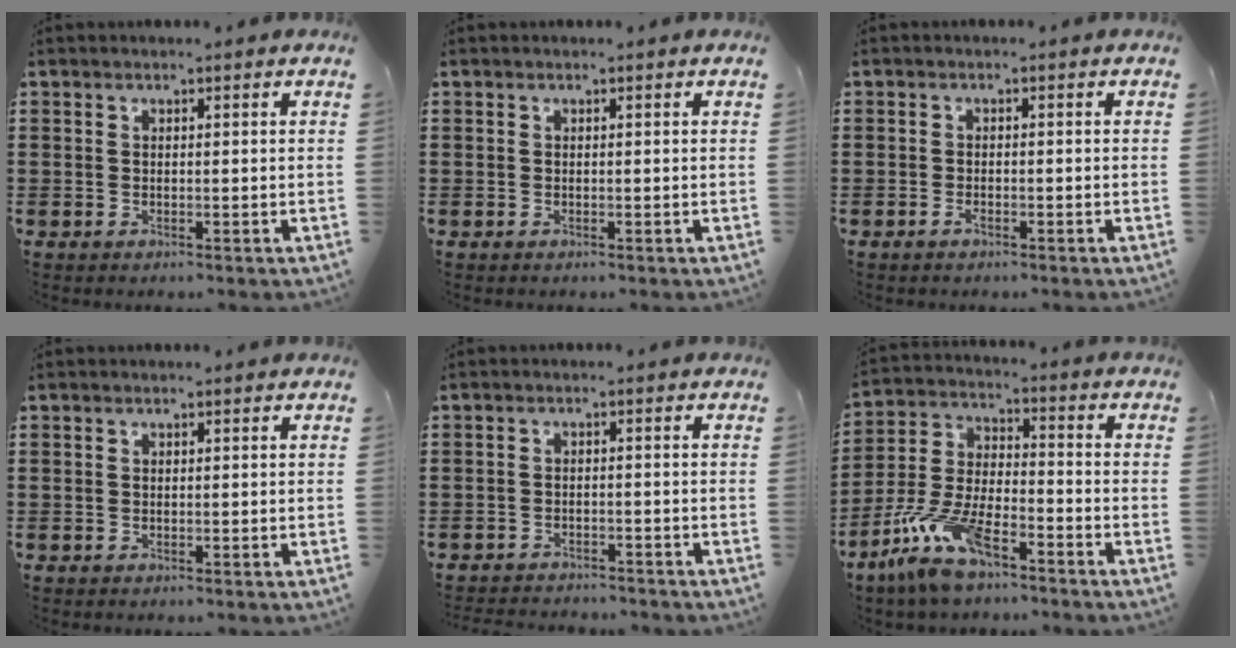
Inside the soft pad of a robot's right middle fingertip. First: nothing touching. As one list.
[{"total": 0.0}, {"total": 1.2, "force": [-0.8, 0.4, 0.8], "torque": [-0.025, -0.006, -0.016]}, {"total": 0.0}, {"total": 2.2, "force": [-2.2, 0.2, -0.2], "torque": [-0.004, 0.001, -0.048]}, {"total": 10.9, "force": [-7.9, 3.1, 6.9], "torque": [-0.157, 0.007, -0.157]}]